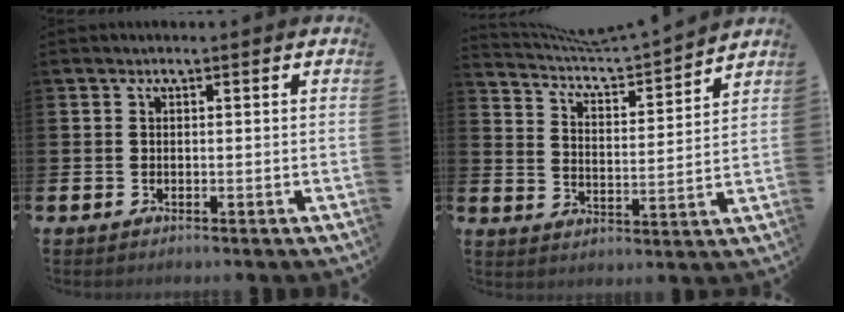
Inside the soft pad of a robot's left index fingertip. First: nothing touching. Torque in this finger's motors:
{"motor_torque": [-0.10, -0.19, -0.01, 0.07]}